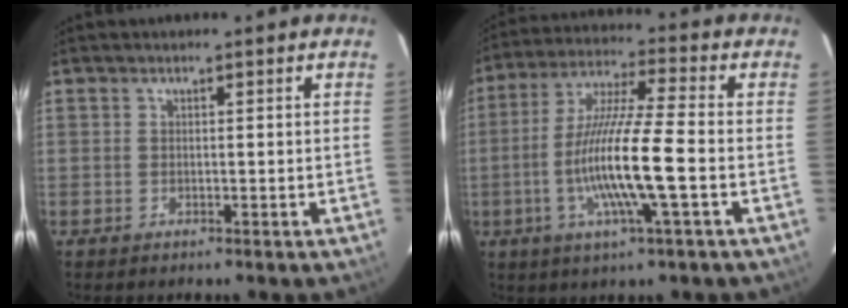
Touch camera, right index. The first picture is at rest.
{"total": 13.5, "force": [-3.0, 0.0, 13.1], "torque": [-0.256, -0.008, -0.062]}